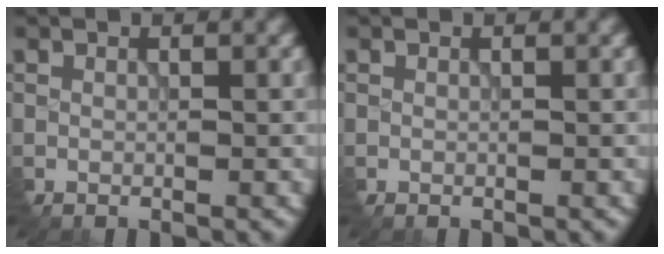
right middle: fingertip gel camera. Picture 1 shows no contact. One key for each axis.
{"total": 0.0}